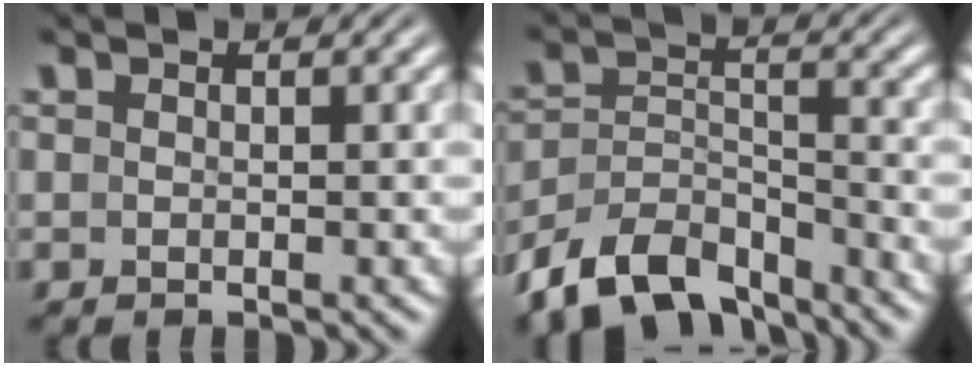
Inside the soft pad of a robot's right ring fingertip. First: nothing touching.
{"total": 9.3, "force": [-6.6, 5.1, 4.0], "torque": [-0.083, -0.042, -0.094]}